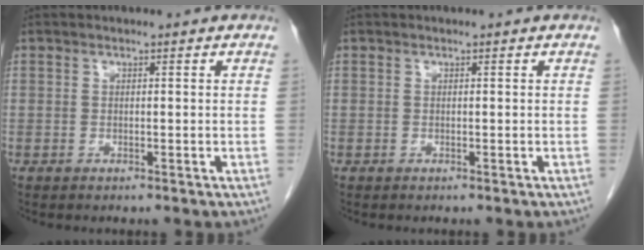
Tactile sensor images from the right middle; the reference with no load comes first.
{"total": 0.0}